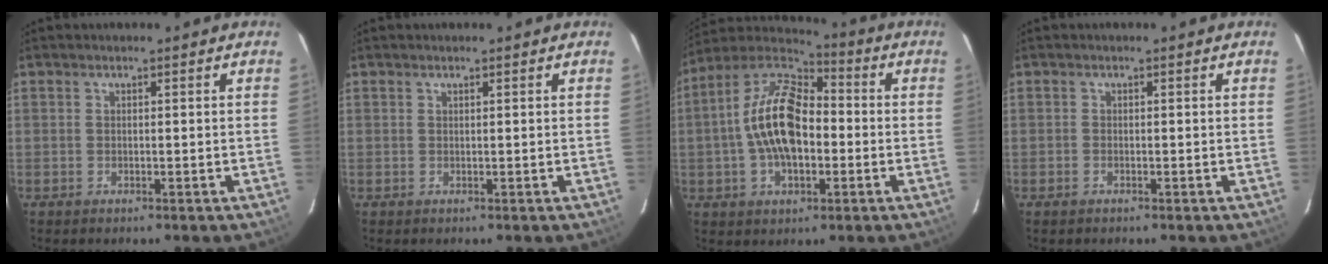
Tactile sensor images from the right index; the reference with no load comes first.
{"total": 0.0}
{"total": 15.5, "force": [-1.5, 8.4, 13.0], "torque": [-0.256, 0.016, -0.033]}
{"total": 0.7, "force": [-0.5, 0.4, 0.2], "torque": [-0.004, -0.001, -0.011]}